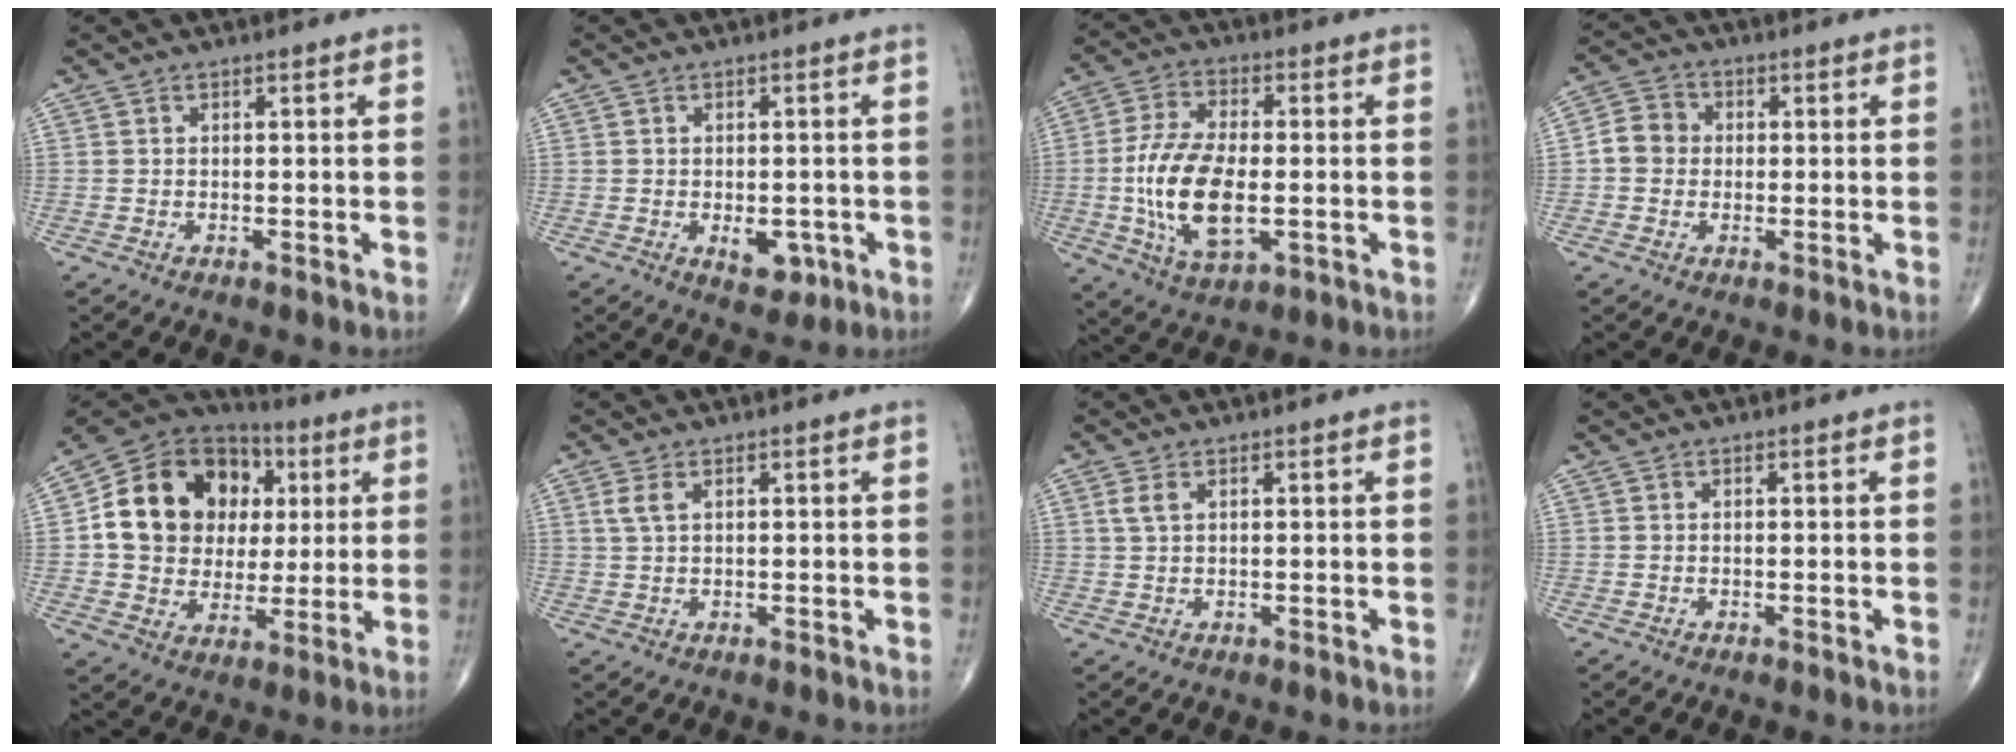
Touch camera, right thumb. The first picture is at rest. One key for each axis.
{"total": 4.7, "fx": -1.3, "fy": 2.9, "fz": 3.5, "tx": -0.029, "ty": 0.000, "tz": -0.008}
{"total": 14.9, "fx": -2.0, "fy": 7.3, "fz": 12.9, "tx": -0.253, "ty": 0.000, "tz": -0.033}
{"total": 5.3, "fx": -0.1, "fy": 4.8, "fz": 2.2, "tx": -0.026, "ty": 0.013, "tz": -0.013}
{"total": 20.0, "fx": 3.7, "fy": 16.4, "fz": 10.8, "tx": -0.153, "ty": 0.026, "tz": 0.071}
{"total": 2.4, "fx": 1.0, "fy": 1.0, "fz": 1.9, "tx": -0.047, "ty": 0.007, "tz": 0.028}
{"total": 2.2, "fx": 0.9, "fy": 1.0, "fz": 1.6, "tx": -0.037, "ty": 0.008, "tz": 0.024}
{"total": 0.0}